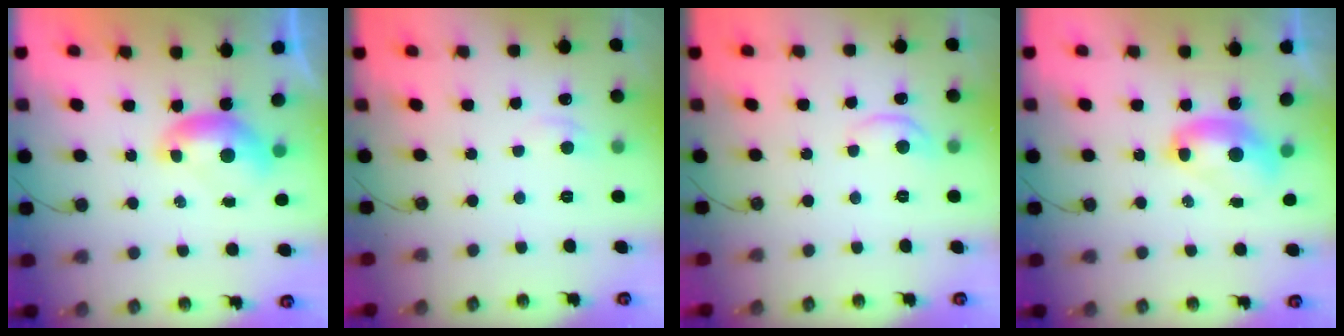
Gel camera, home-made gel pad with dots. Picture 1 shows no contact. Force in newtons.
{"total": 0.8, "press": 0.2, "slide": 0.7}
{"total": 3.0, "press": 2.9, "slide": 0.5}
{"total": 2.8, "press": 2.8, "slide": 0.1}